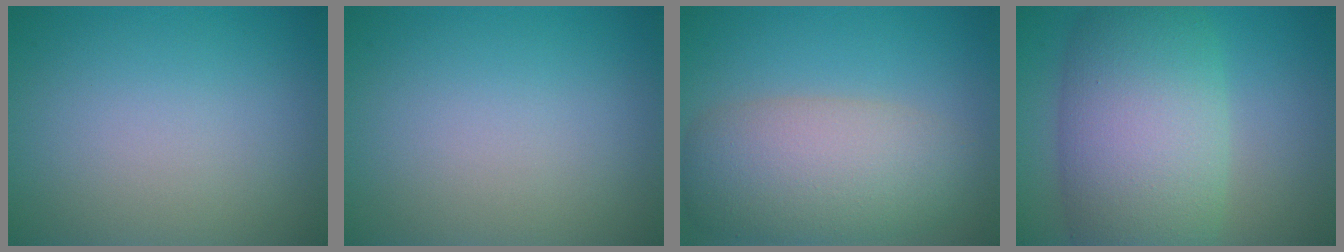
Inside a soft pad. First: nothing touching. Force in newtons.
{"total": 0.0}
{"total": 7.5, "press": 7.5, "slide": 0.3}
{"total": 10.8, "press": 10.8, "slide": 0.5}